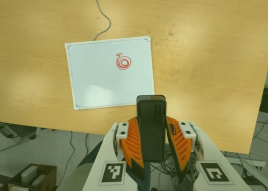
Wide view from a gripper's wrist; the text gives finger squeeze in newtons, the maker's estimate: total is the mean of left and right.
{"total": 8.6, "left": 7.5, "right": 9.8}